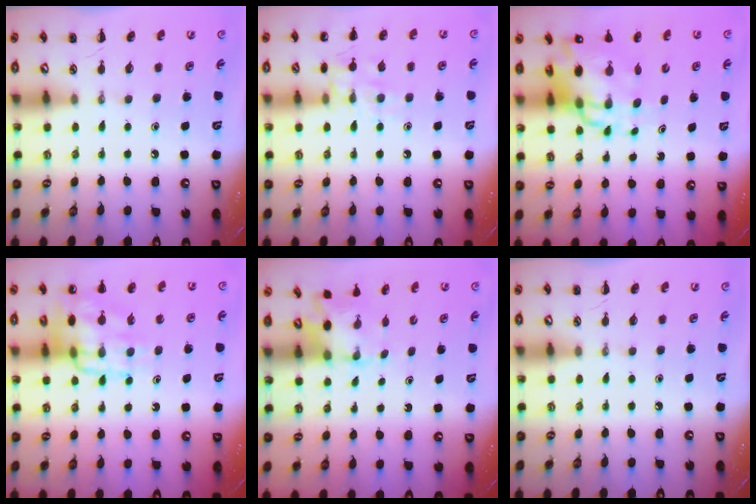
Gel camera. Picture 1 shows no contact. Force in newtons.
{"total": 9.9, "press": 9.8, "slide": 1.0}
{"total": 11.1, "press": 10.6, "slide": 3.2}
{"total": 14.4, "press": 14.2, "slide": 2.4}
{"total": 2.6, "press": 2.4, "slide": 1.1}
{"total": 0.0}